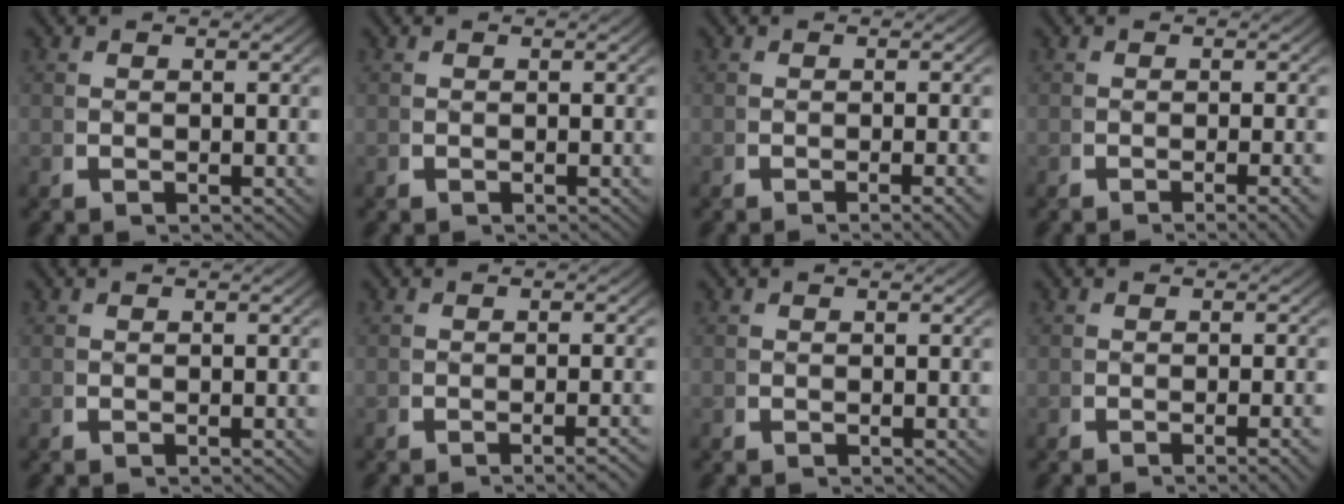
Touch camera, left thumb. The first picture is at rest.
{"total": 0.0}
{"total": 2.0, "force": [-1.1, 0.1, 1.7], "torque": [-0.026, 0.004, -0.019]}
{"total": 2.4, "force": [-1.3, 0.2, 2.0], "torque": [-0.031, 0.002, -0.022]}
{"total": 0.0}
{"total": 2.2, "force": [-1.4, -0.1, 1.6], "torque": [-0.025, 0.007, -0.025]}
{"total": 0.0}
{"total": 2.1, "force": [-1.0, 0.1, 1.8], "torque": [-0.028, 0.005, -0.019]}